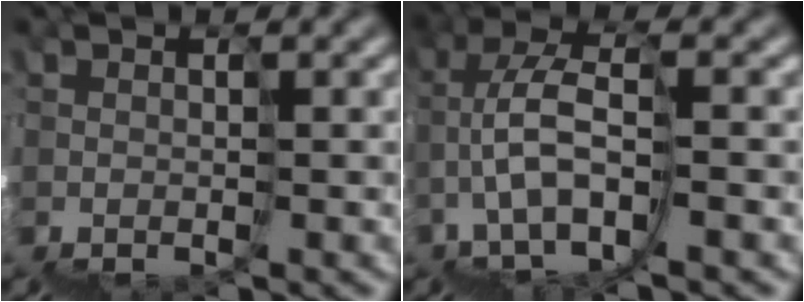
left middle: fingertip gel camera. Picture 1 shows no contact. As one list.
[{"total": 1.9, "force": [0.6, 0.4, 1.8], "torque": [-0.044, 0.058, -0.014]}]